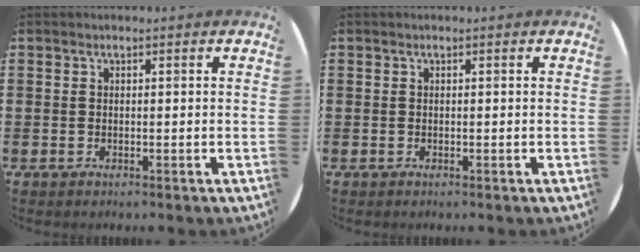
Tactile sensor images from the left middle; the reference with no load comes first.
{"total": 0.0}